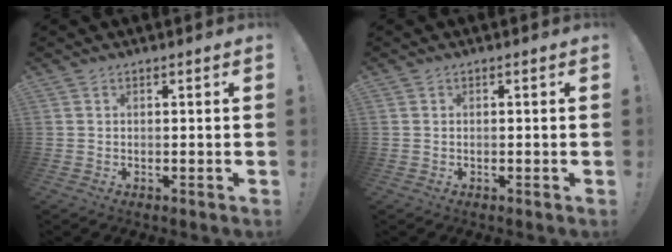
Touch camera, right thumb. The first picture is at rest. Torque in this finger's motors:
{"motor_torque": [-0.30, 0.25, 0.05, 0.08, 0.07]}